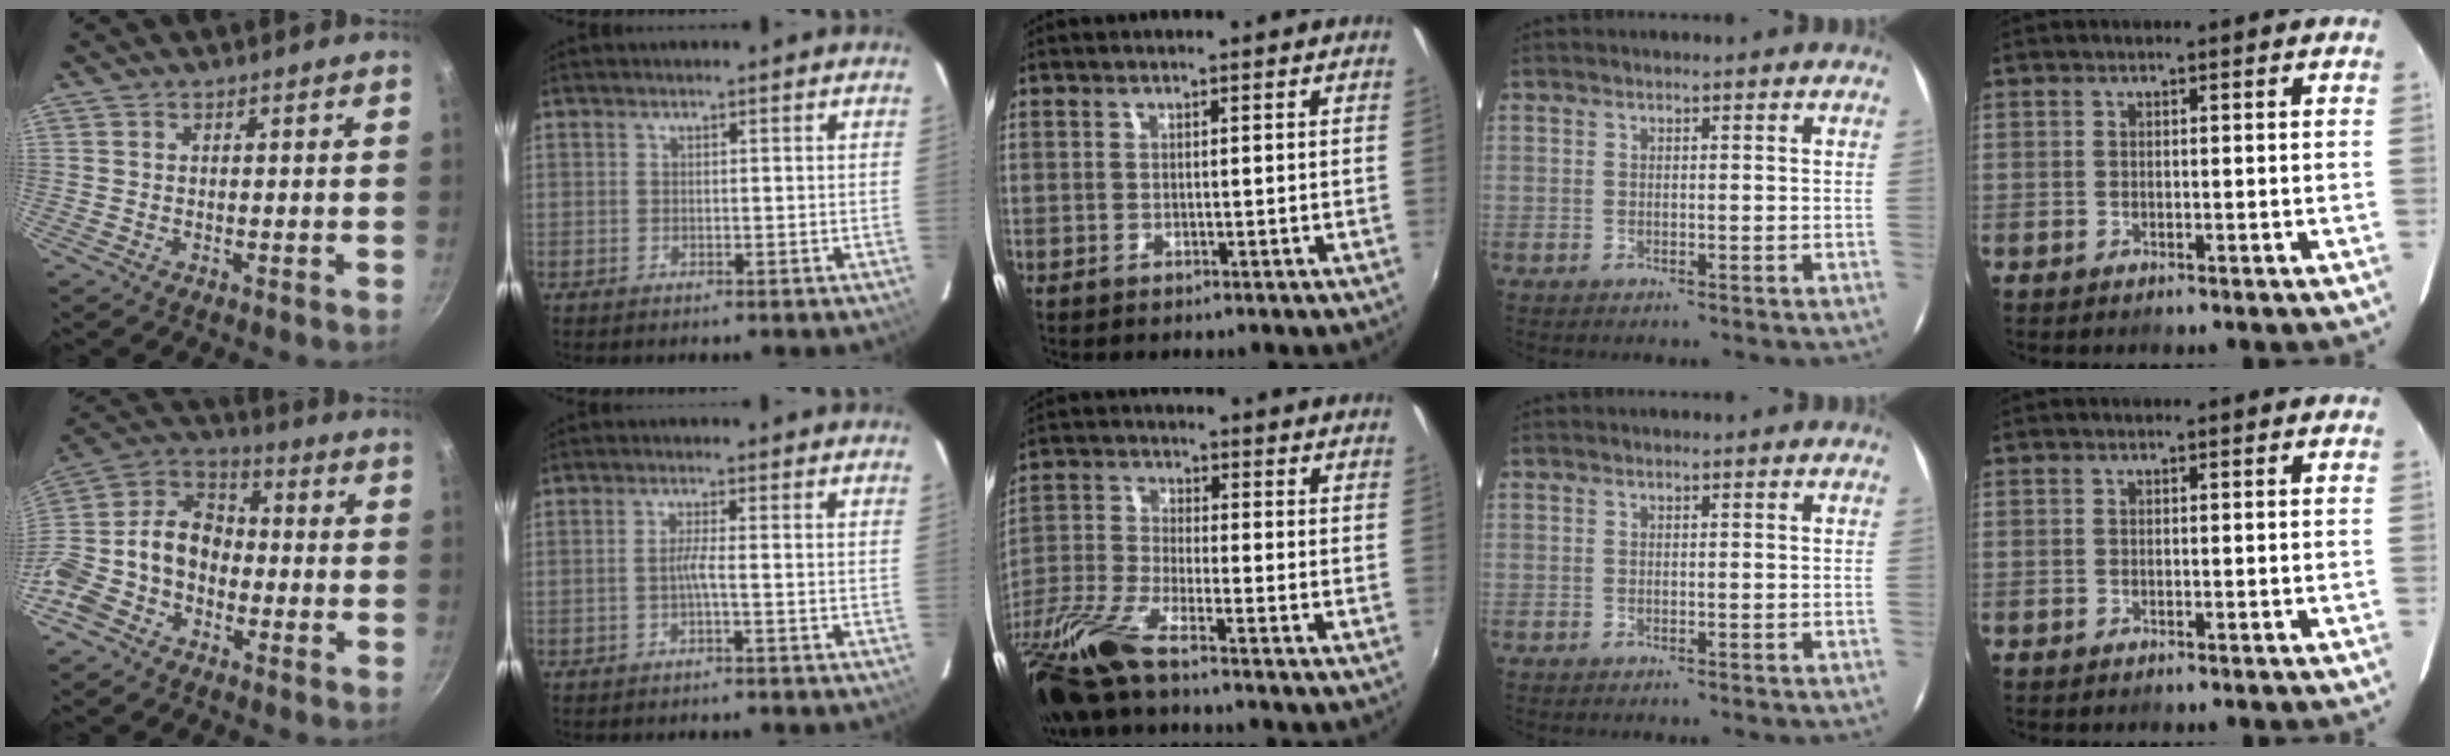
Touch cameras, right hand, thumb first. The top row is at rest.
{"thumb": {"total": 16.8, "force": [-2.8, 12.9, 10.4], "torque": [-0.195, 0.068, -0.073]}, "index": {"total": 1.9, "force": [-0.9, -0.5, 1.6], "torque": [-0.034, 0.000, -0.017]}, "middle": {"total": 13.6, "force": [-10.3, 1.7, 8.8], "torque": [-0.194, -0.040, -0.203]}}